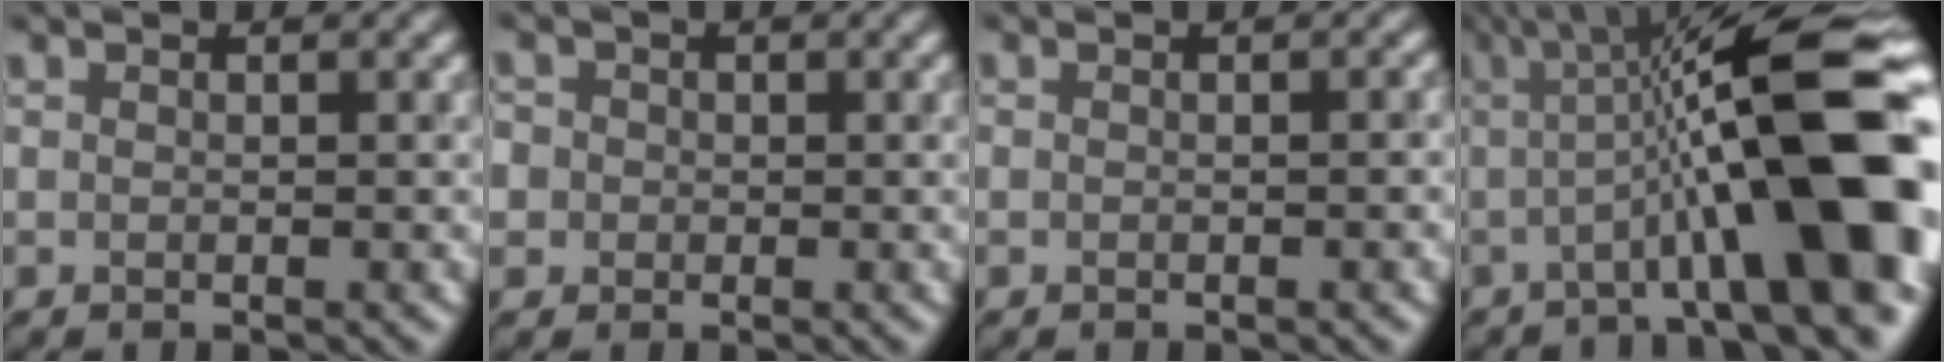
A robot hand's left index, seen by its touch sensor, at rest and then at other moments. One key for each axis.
{"total": 4.5, "fx": 1.1, "fy": 4.0, "fz": 1.7, "tx": -0.027, "ty": 0.032, "tz": -0.010}
{"total": 0.6, "fx": -0.2, "fy": 0.3, "fz": 0.5, "tx": -0.006, "ty": -0.003, "tz": -0.003}
{"total": 14.6, "fx": -0.7, "fy": 3.1, "fz": 14.3, "tx": -0.187, "ty": 0.028, "tz": -0.017}